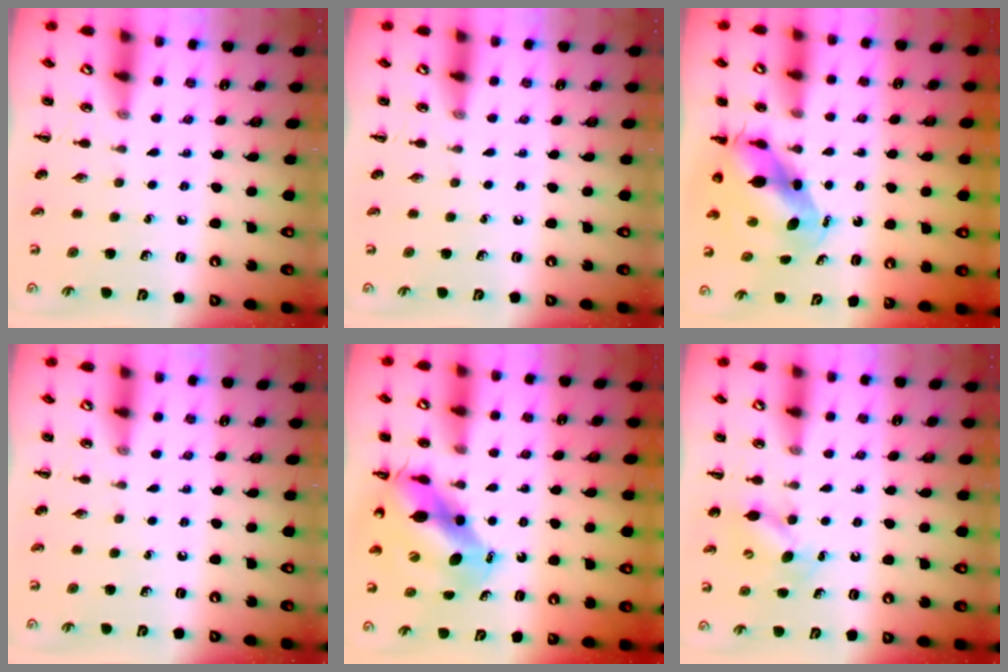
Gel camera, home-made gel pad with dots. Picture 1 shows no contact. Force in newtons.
{"total": 0.0}
{"total": 6.6, "press": 6.4, "slide": 1.8}
{"total": 0.0}
{"total": 11.1, "press": 10.7, "slide": 3.2}
{"total": 6.6, "press": 6.5, "slide": 1.5}